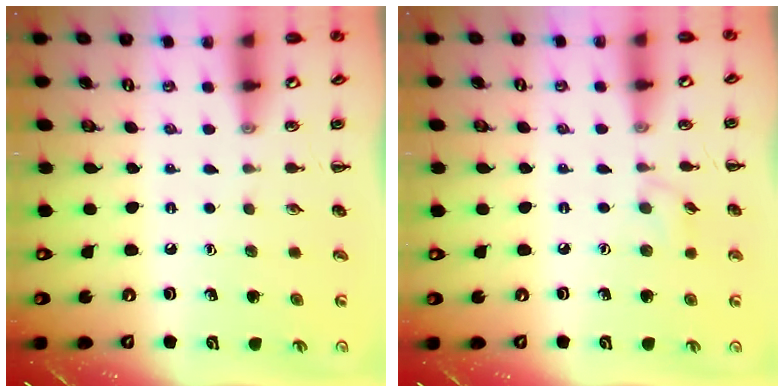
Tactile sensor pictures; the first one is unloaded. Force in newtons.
{"total": 3.5, "press": 3.4, "slide": 1.0}